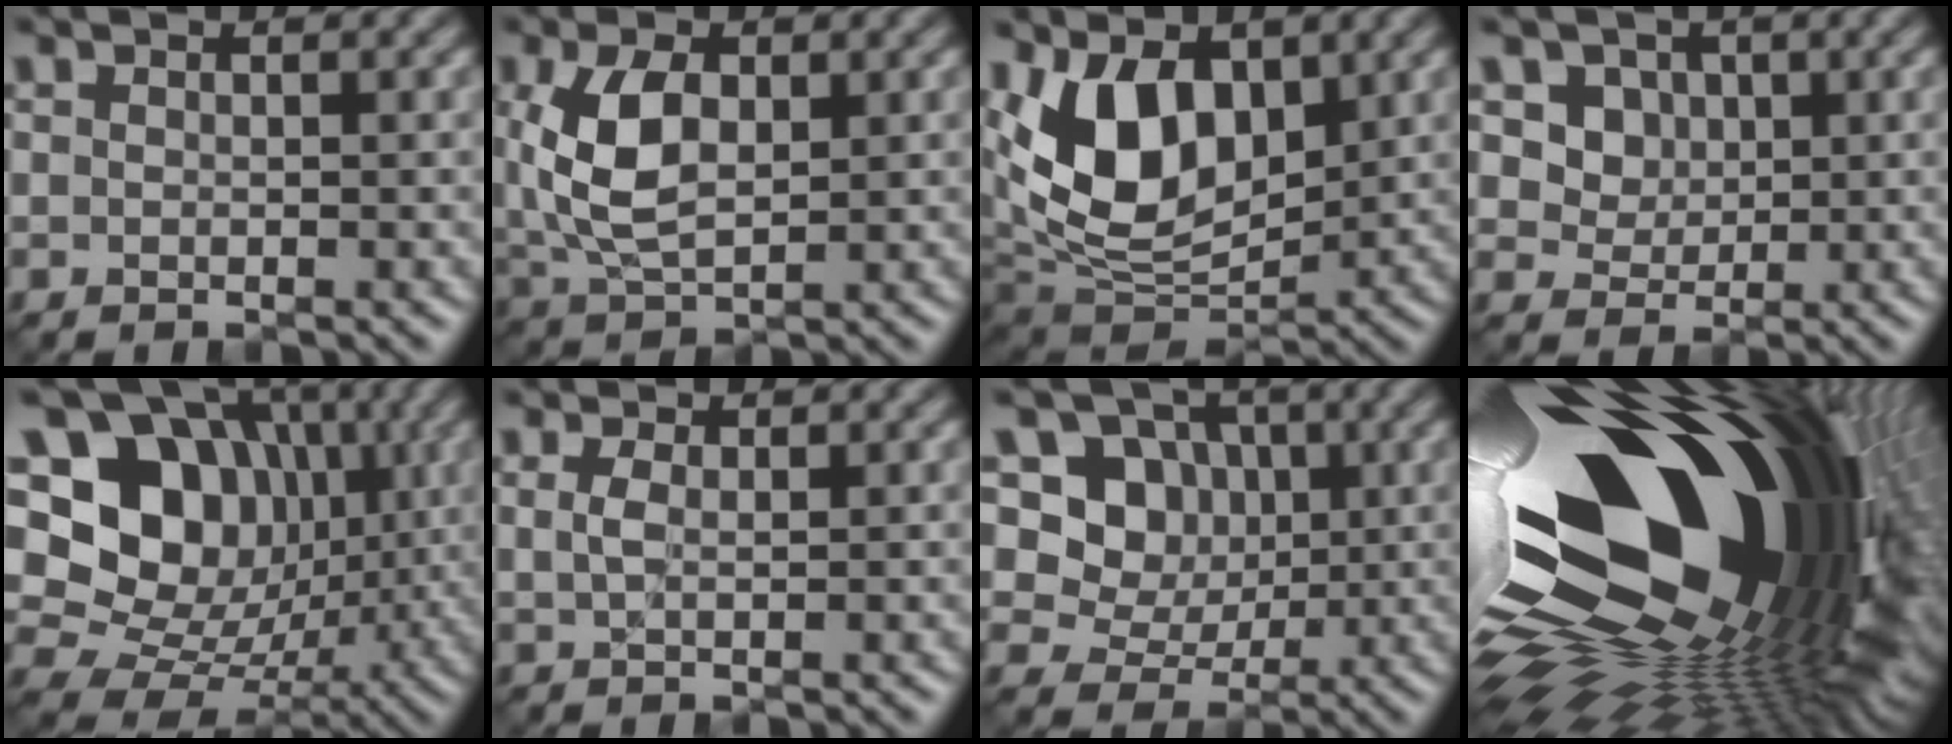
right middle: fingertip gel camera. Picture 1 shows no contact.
{"total": 6.2, "force": [0.9, 3.6, 5.0], "torque": [-0.113, 0.002, 0.019]}
{"total": 8.7, "force": [2.2, 5.4, 6.4], "torque": [-0.124, -0.016, 0.034]}
{"total": 5.1, "force": [2.0, 4.1, 2.2], "torque": [-0.054, -0.010, 0.040]}
{"total": 18.2, "force": [4.2, 15.1, 9.2], "torque": [-0.192, 0.055, 0.073]}
{"total": 1.2, "force": [0.4, 0.5, 1.0], "torque": [-0.027, -0.002, 0.008]}
{"total": 6.2, "force": [1.5, 5.5, 2.6], "torque": [-0.046, 0.000, 0.010]}
{"total": 22.3, "force": [1.9, 11.1, 19.2], "torque": [-0.332, -0.025, 0.007]}